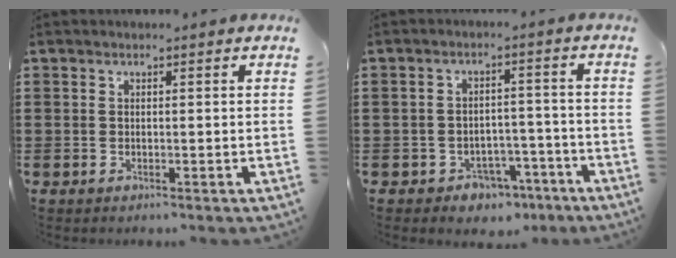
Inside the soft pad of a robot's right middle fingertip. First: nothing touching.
{"total": 3.6, "force": [-3.2, 1.6, 0.6], "torque": [-0.014, 0.011, -0.066]}